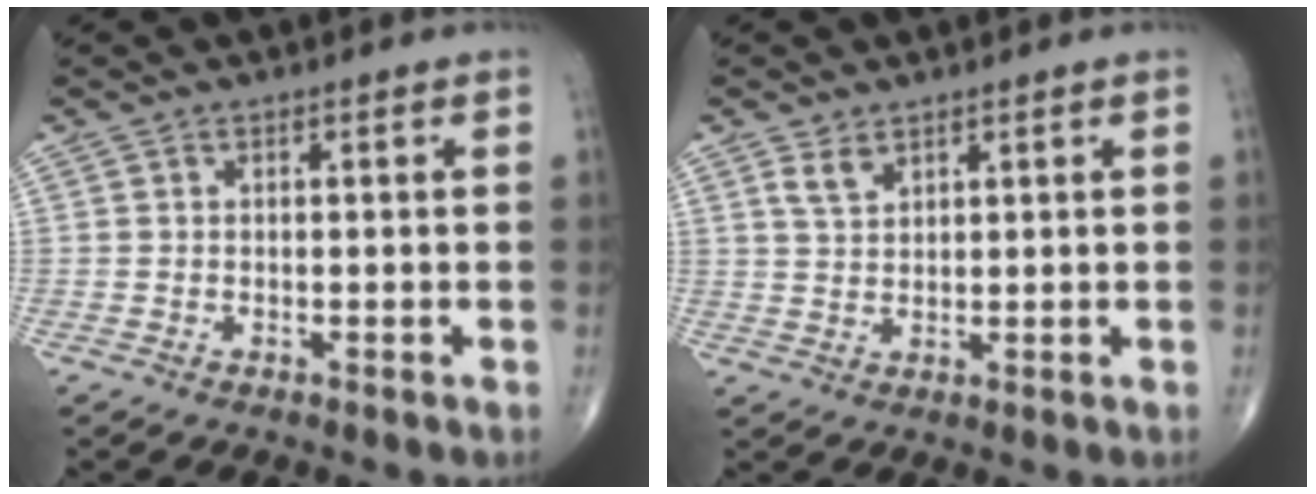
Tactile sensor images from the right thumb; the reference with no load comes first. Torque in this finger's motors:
{"motor_torque": [-0.40, 0.31, 0.52, 0.48, 0.05]}